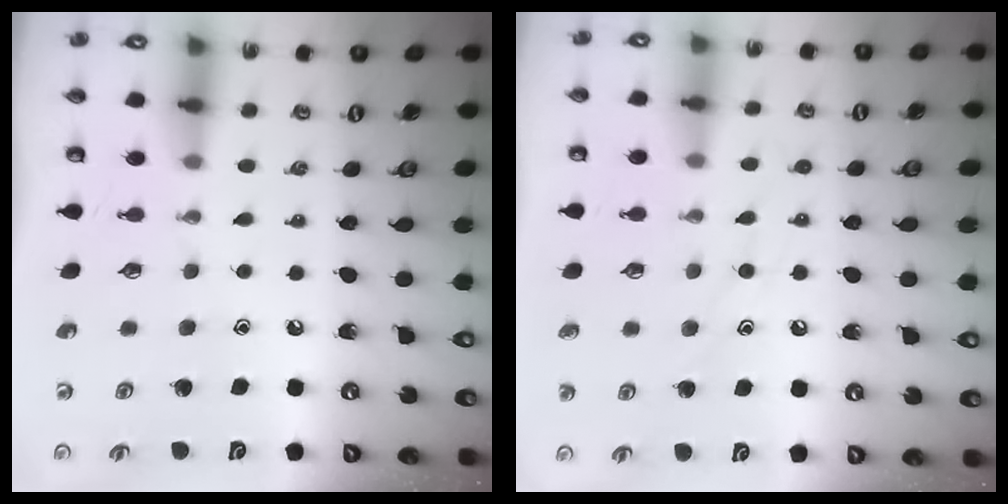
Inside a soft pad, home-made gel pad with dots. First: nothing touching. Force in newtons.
{"total": 7.9, "press": 7.9, "slide": 0.6}